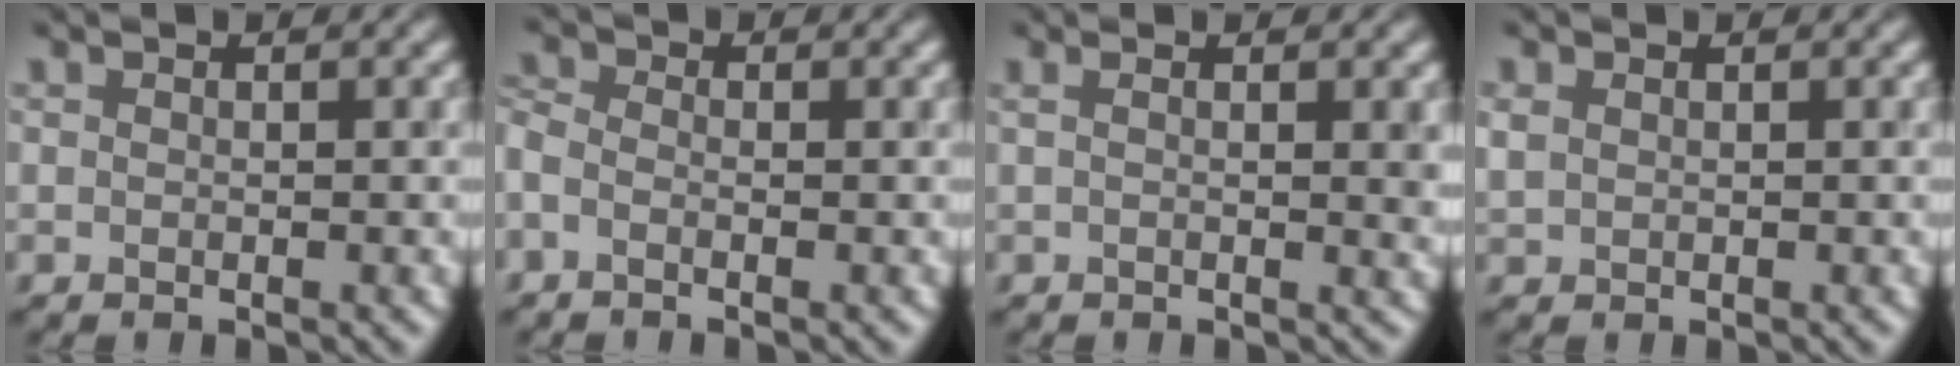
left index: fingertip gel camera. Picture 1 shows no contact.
{"total": 1.8, "force": [-0.7, 1.2, 1.2], "torque": [-0.039, 0.003, -0.030]}
{"total": 2.5, "force": [0.5, 0.5, 2.4], "torque": [-0.034, 0.001, 0.007]}
{"total": 0.9, "force": [0.3, 0.7, 0.4], "torque": [-0.013, 0.002, 0.008]}